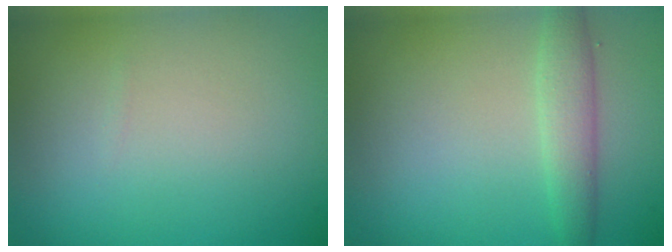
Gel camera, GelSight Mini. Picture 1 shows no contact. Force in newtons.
{"total": 2.5, "press": 2.5, "slide": 0.2}